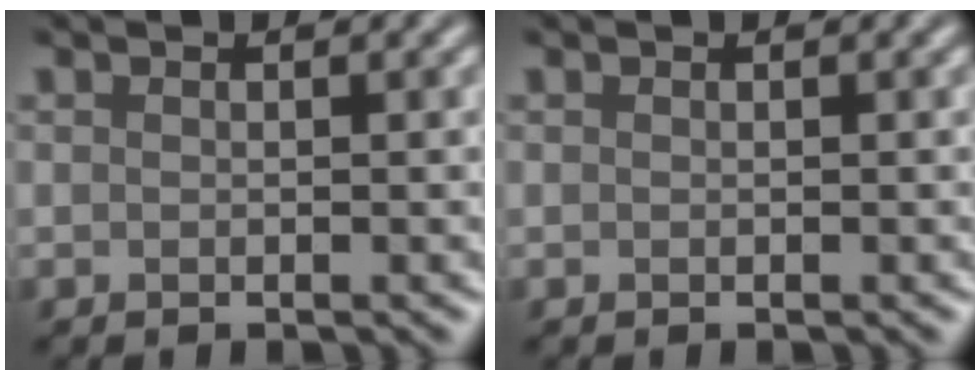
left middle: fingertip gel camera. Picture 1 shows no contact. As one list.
[{"total": 0.0}]